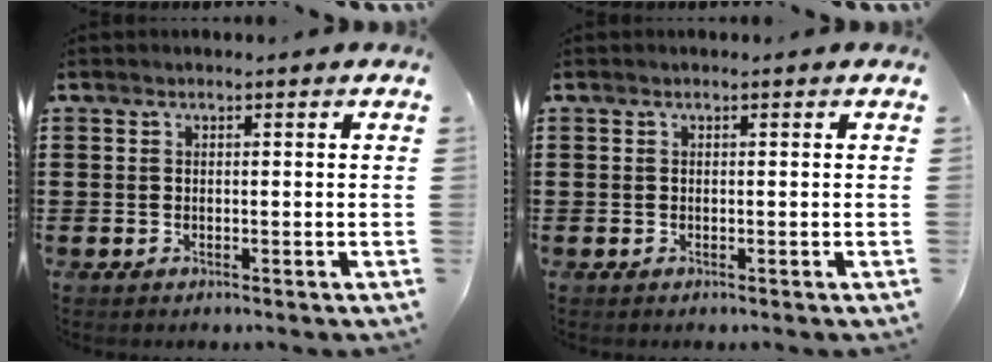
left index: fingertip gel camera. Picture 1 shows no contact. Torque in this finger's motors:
{"motor_torque": [-0.02, 0.00, 0.05, 0.00]}